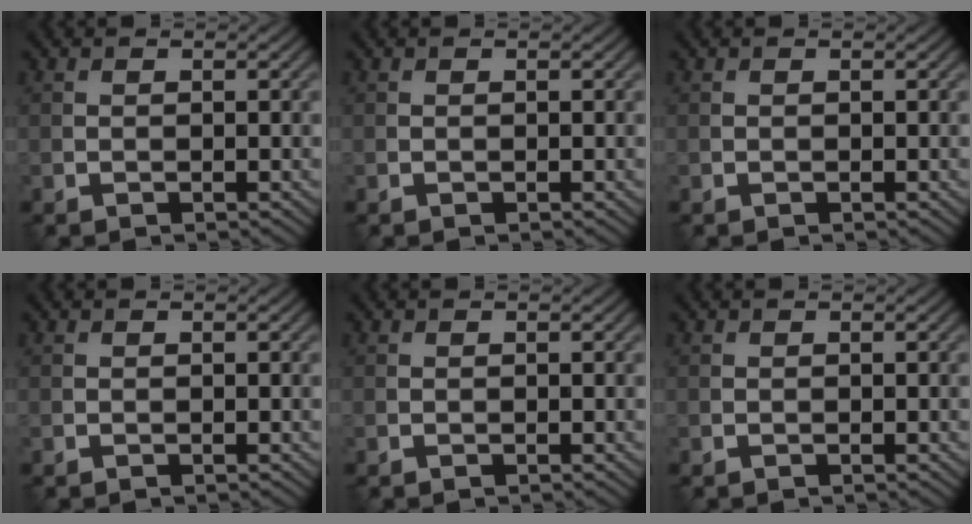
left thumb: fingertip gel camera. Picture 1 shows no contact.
{"total": 0.0}
{"total": 0.0}
{"total": 0.0}
{"total": 0.0}
{"total": 0.0}